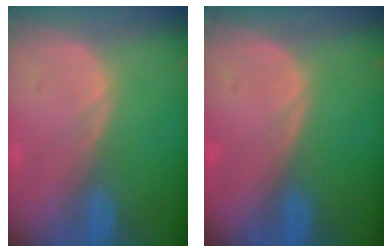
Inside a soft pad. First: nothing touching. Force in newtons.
{"total": 0.0}